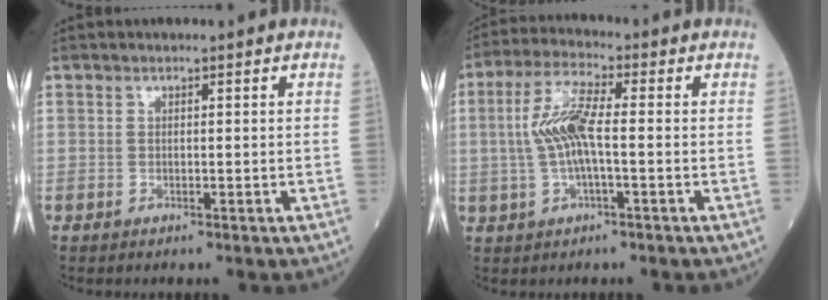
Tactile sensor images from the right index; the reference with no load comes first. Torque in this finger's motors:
{"motor_torque": [0.33, -0.01, 0.21, 0.08]}